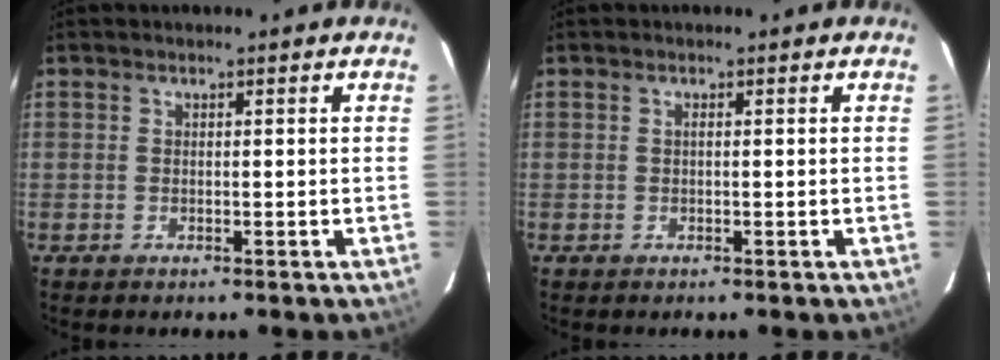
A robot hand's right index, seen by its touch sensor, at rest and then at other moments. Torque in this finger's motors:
{"motor_torque": [0.12, -0.02, 0.05, 0.02]}